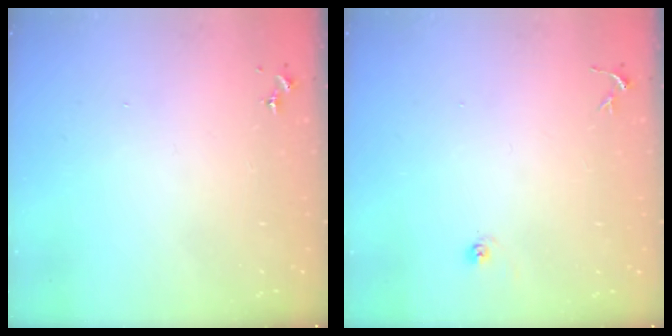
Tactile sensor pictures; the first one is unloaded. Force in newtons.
{"total": 3.4, "press": 3.4, "slide": 0.3}